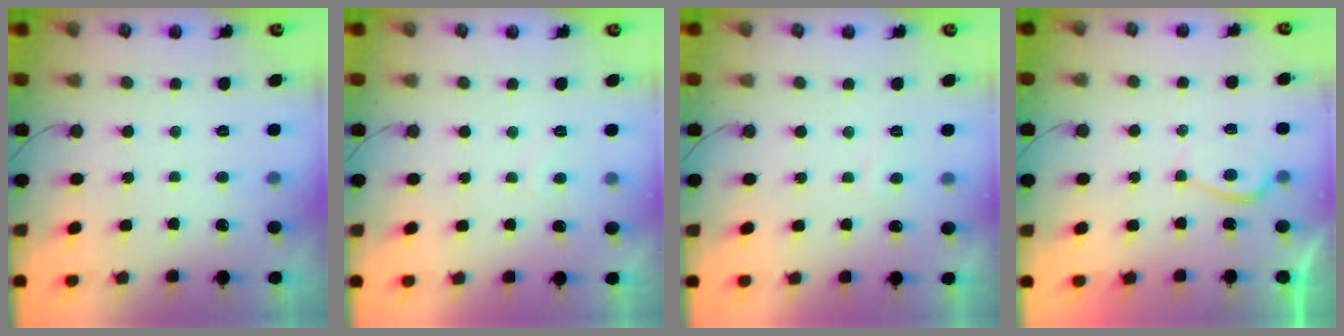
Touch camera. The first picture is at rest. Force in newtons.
{"total": 1.7, "press": 1.6, "slide": 0.5}
{"total": 0.7, "press": 0.5, "slide": 0.5}
{"total": 1.2, "press": 1.1, "slide": 0.6}